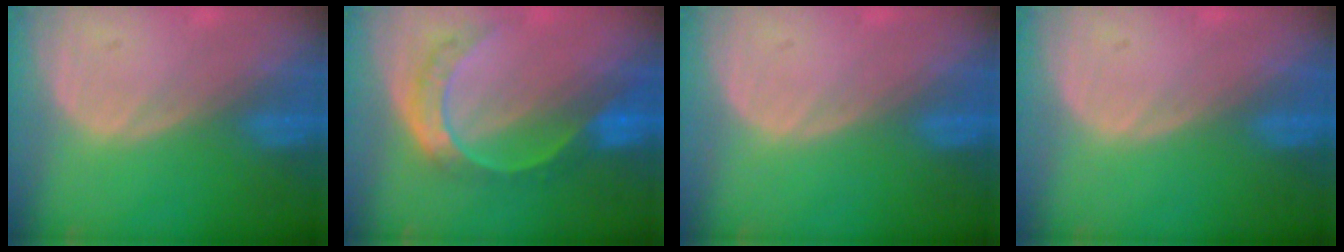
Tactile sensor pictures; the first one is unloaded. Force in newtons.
{"total": 7.9, "press": 6.5, "slide": 4.4}
{"total": 0.0}
{"total": 0.0}